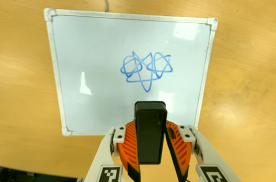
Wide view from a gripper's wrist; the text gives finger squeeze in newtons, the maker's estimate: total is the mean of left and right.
{"total": 5.3, "left": 4.9, "right": 5.7}